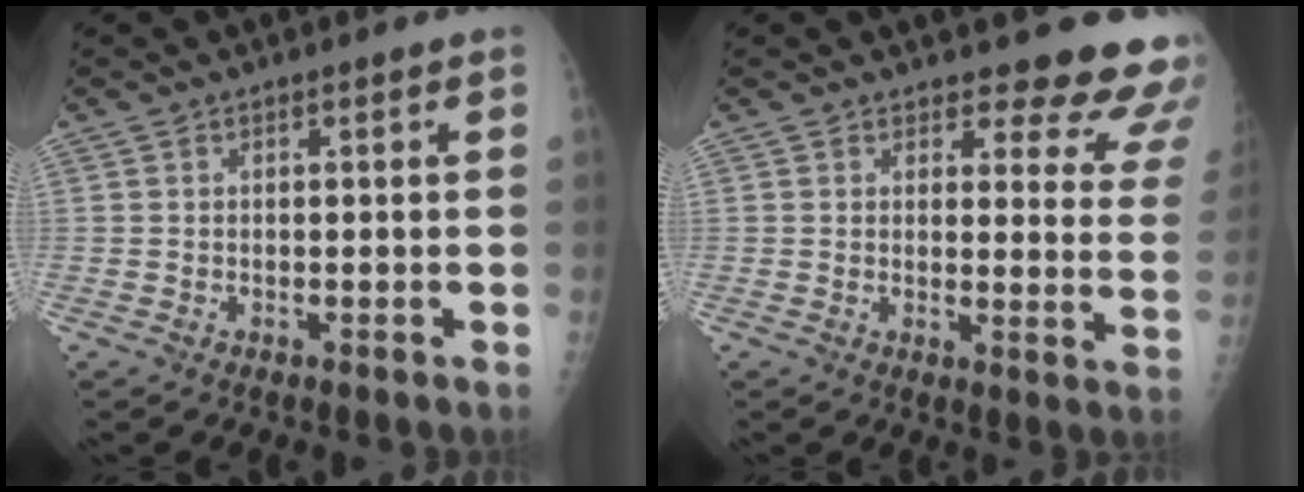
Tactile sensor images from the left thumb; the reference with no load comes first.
{"total": 14.6, "force": [13.5, 4.4, 3.4], "torque": [0.017, -0.115, 0.127]}